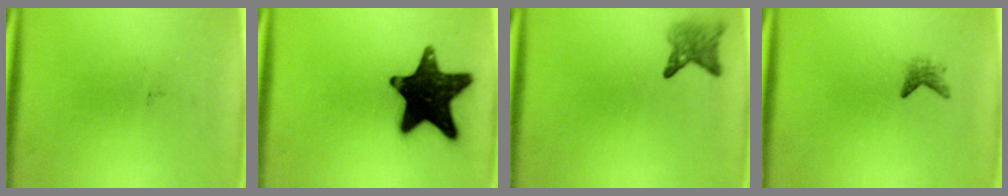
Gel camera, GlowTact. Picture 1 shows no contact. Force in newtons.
{"total": 18.2}
{"total": 2.7}
{"total": 1.5}